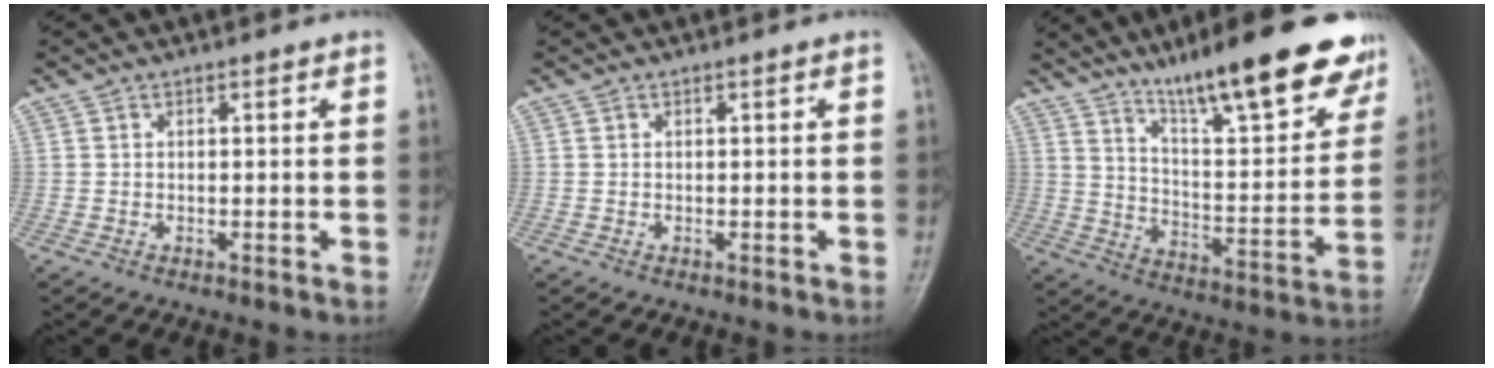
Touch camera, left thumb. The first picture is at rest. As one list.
[{"total": 0.0}, {"total": 22.1, "force": [15.6, 4.8, 14.9], "torque": [-0.185, -0.070, 0.246]}]